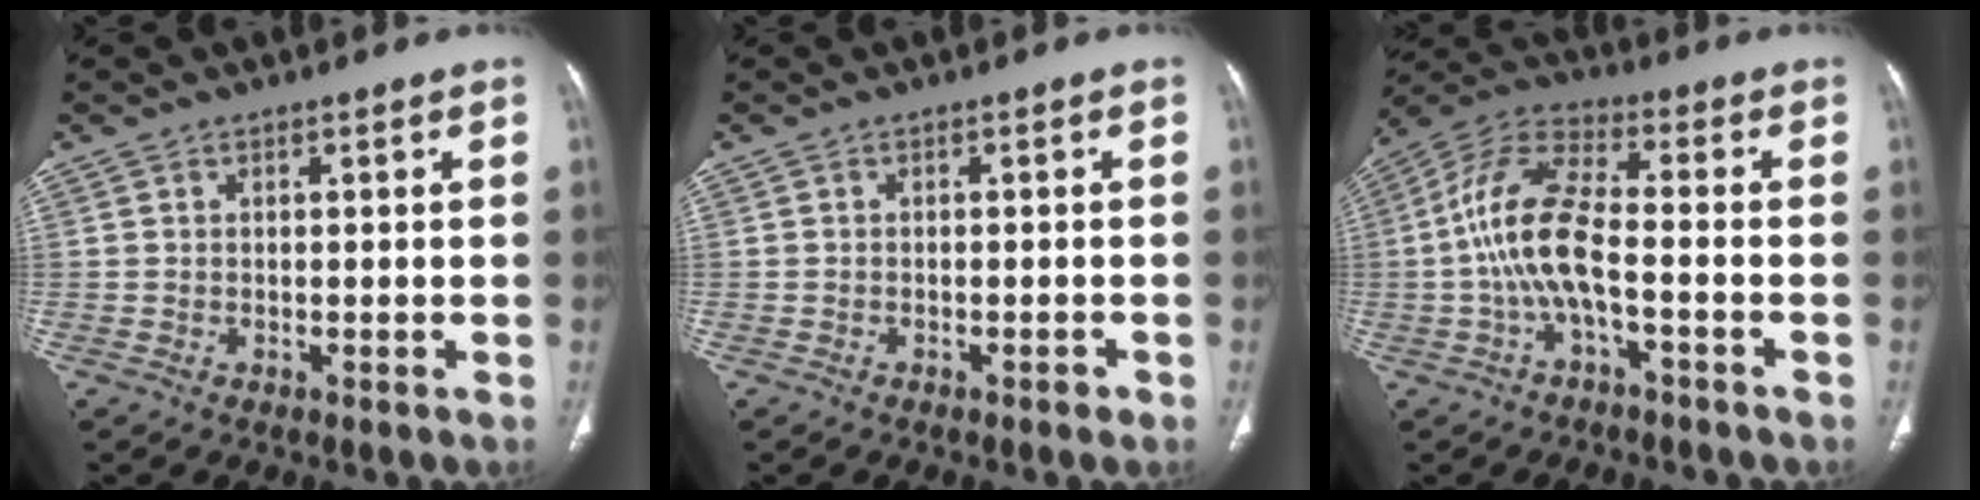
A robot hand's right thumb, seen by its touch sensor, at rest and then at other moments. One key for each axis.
{"total": 0.9, "fx": -0.7, "fy": 0.3, "fz": 0.5, "tx": -0.005, "ty": 0.001, "tz": -0.012}
{"total": 11.6, "fx": -2.4, "fy": 4.1, "fz": 10.6, "tx": -0.227, "ty": 0.045, "tz": -0.051}